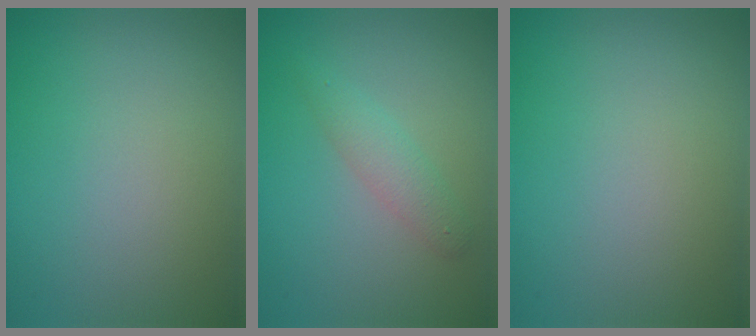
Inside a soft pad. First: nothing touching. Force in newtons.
{"total": 1.9, "press": 1.9, "slide": 0.0}
{"total": 0.0}